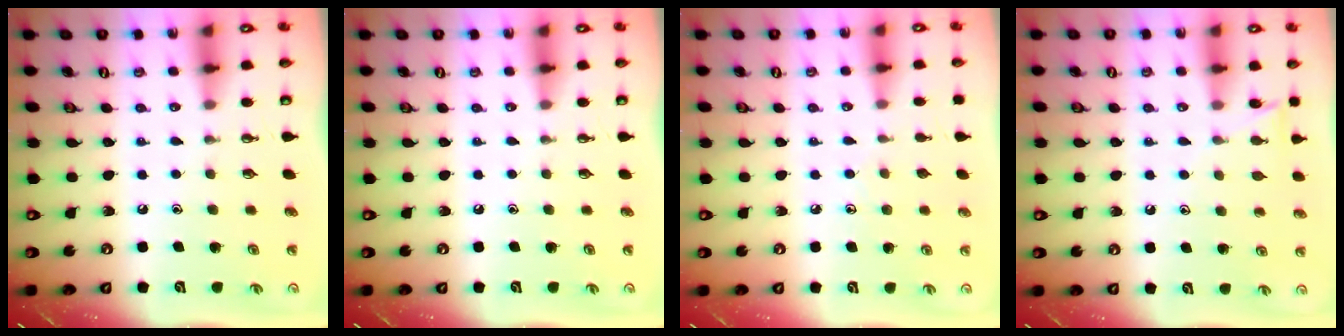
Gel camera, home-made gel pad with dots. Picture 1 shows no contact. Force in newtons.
{"total": 0.0}
{"total": 4.7, "press": 4.7, "slide": 0.3}
{"total": 6.3, "press": 6.3, "slide": 0.7}